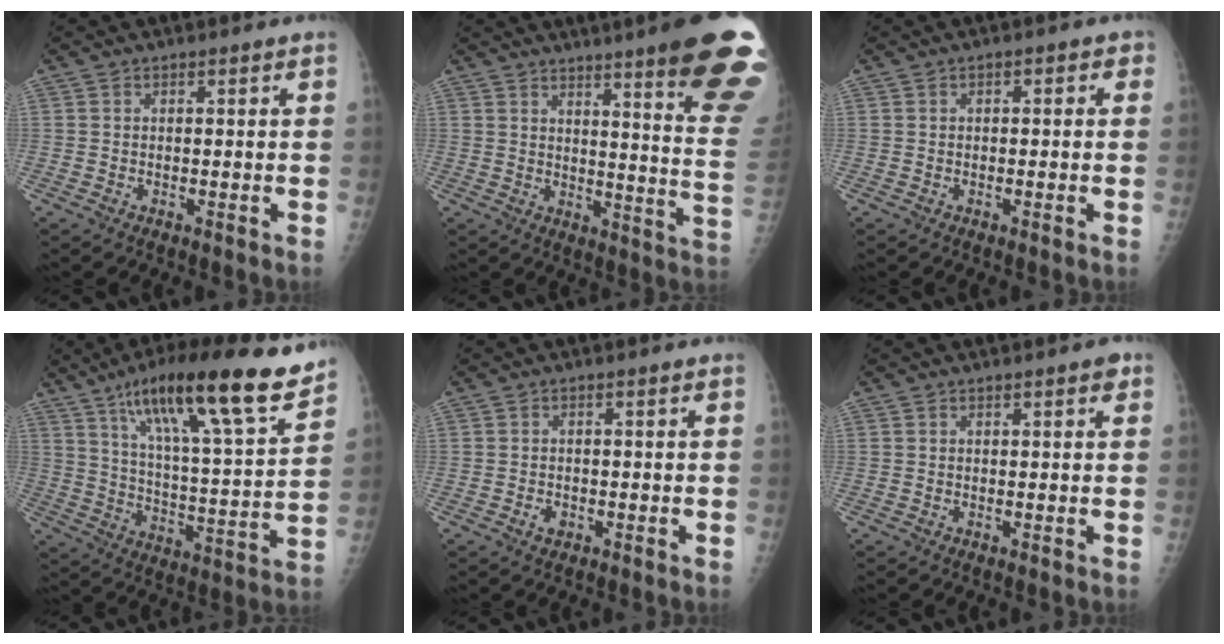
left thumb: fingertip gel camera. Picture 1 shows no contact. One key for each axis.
{"total": 22.4, "fx": 14.8, "fy": 1.8, "fz": 16.7, "tx": -0.179, "ty": -0.088, "tz": 0.185}
{"total": 2.3, "fx": 0.4, "fy": 1.3, "fz": 1.8, "tx": -0.010, "ty": 0.006, "tz": -0.005}
{"total": 23.8, "fx": 15.9, "fy": 3.9, "fz": 17.2, "tx": -0.258, "ty": -0.054, "tz": 0.261}
{"total": 1.9, "fx": -0.9, "fy": 1.3, "fz": 1.0, "tx": -0.011, "ty": 0.006, "tz": -0.012}
{"total": 1.5, "fx": 0.7, "fy": 0.5, "fz": 1.3, "tx": -0.015, "ty": 0.001, "tz": 0.008}